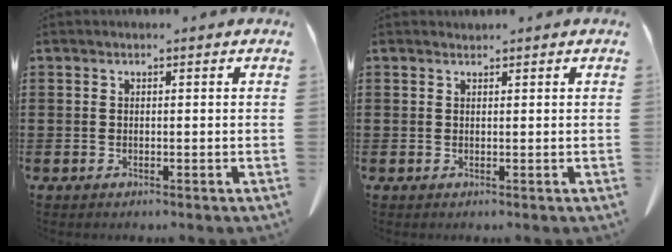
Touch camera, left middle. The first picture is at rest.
{"total": 0.8, "force": [0.8, 0.0, 0.0], "torque": [-0.002, -0.001, 0.016]}